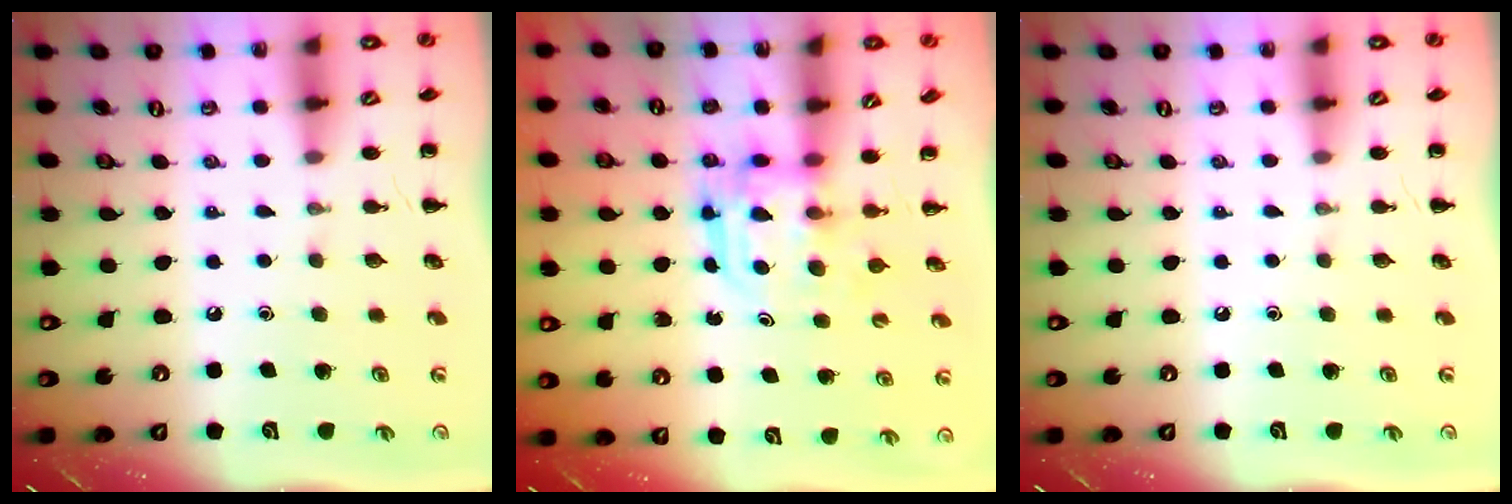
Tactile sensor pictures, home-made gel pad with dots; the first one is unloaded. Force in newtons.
{"total": 3.0, "press": 3.0, "slide": 0.2}
{"total": 0.0}